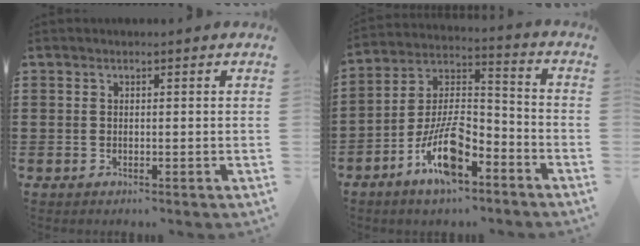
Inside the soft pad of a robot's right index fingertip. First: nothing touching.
{"total": 11.8, "force": [-7.1, 4.4, 8.3], "torque": [-0.171, 0.012, -0.134]}